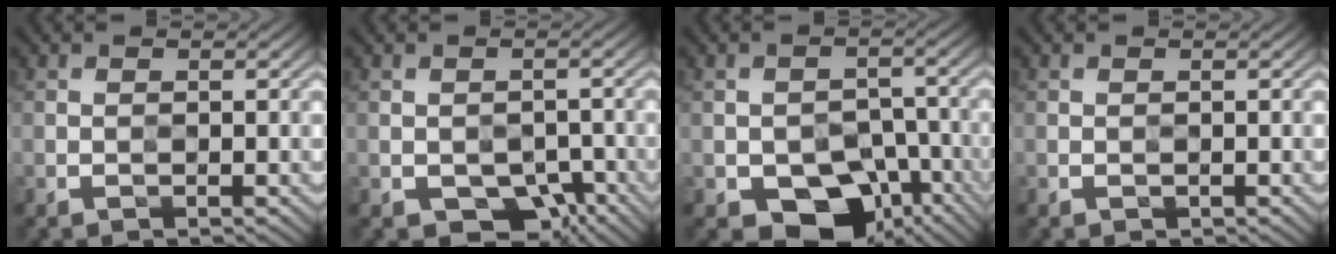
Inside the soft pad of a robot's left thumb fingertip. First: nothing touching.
{"total": 6.0, "force": [-3.2, 3.8, 3.3], "torque": [-0.049, -0.010, -0.048]}
{"total": 11.2, "force": [-6.4, 7.1, 5.7], "torque": [-0.077, -0.011, -0.090]}
{"total": 0.0}